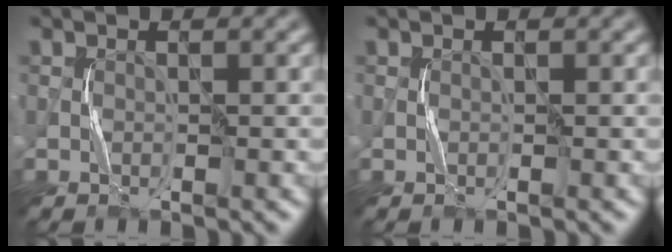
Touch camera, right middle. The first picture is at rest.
{"total": 0.0}